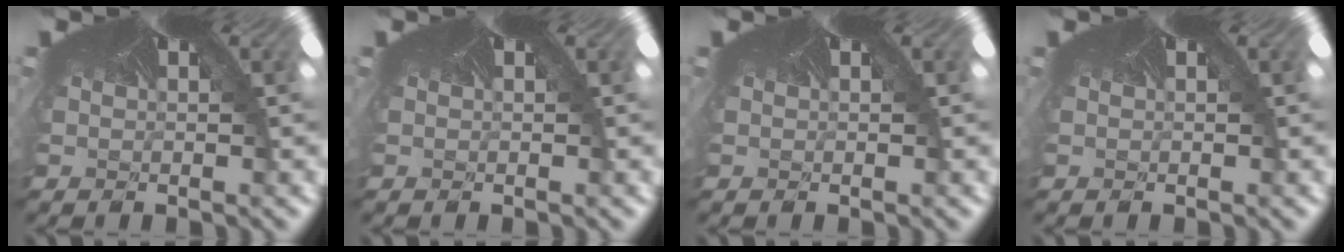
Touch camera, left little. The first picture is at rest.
{"total": 0.0}
{"total": 0.0}
{"total": 0.0}